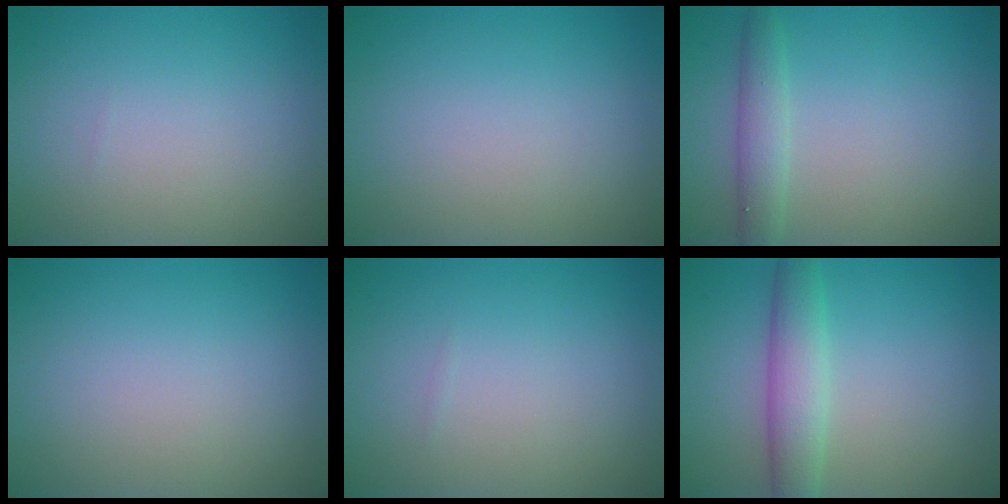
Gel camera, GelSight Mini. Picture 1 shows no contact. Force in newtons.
{"total": 0.0}
{"total": 2.4, "press": 2.4, "slide": 0.1}
{"total": 0.0}
{"total": 0.0}
{"total": 3.9, "press": 3.9, "slide": 0.1}